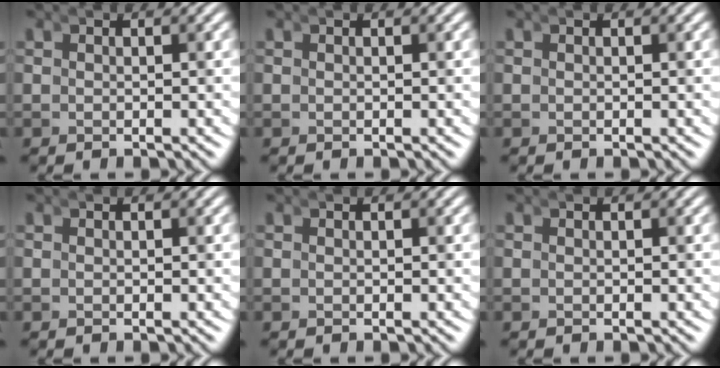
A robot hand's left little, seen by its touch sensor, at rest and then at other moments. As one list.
[{"total": 0.0}, {"total": 0.0}, {"total": 0.0}, {"total": 0.0}, {"total": 0.0}]